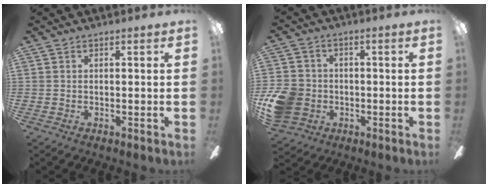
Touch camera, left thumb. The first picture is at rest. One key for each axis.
{"total": 10.9, "fx": -2.6, "fy": 9.4, "fz": 4.9, "tx": -0.112, "ty": 0.025, "tz": -0.044}